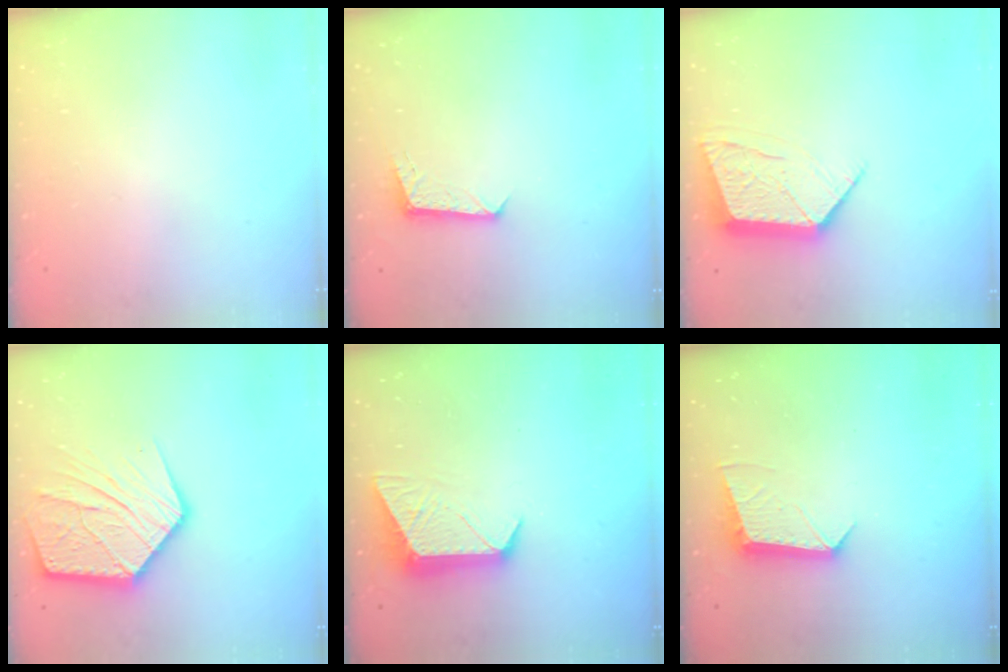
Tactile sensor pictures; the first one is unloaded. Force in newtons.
{"total": 5.8, "press": 5.8, "slide": 0.5}
{"total": 11.5, "press": 11.5, "slide": 0.8}
{"total": 19.7, "press": 19.7, "slide": 1.8}
{"total": 10.0, "press": 10.0, "slide": 0.5}
{"total": 10.9, "press": 10.9, "slide": 0.5}